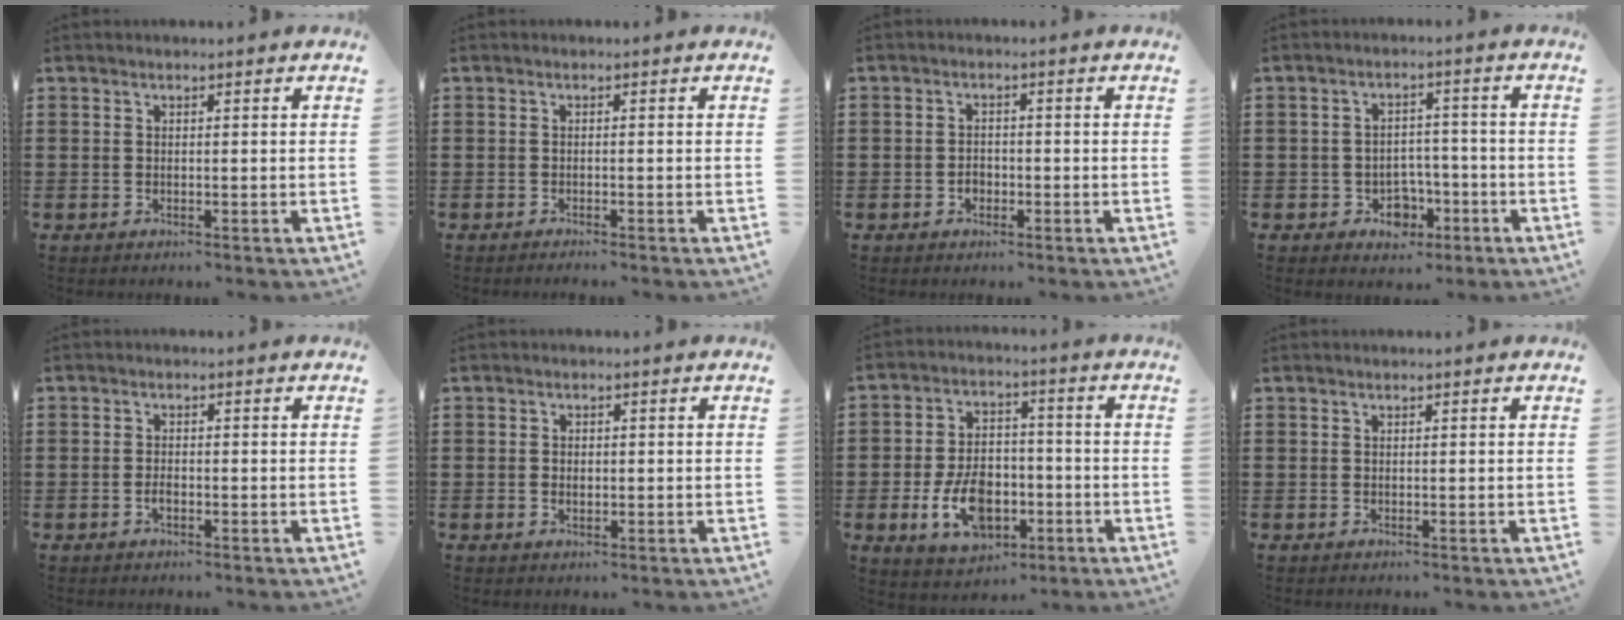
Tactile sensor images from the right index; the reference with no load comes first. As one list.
[{"total": 0.6, "force": [-0.6, 0.0, 0.2], "torque": [-0.005, -0.002, -0.012]}, {"total": 1.7, "force": [-0.7, 1.4, 0.7], "torque": [-0.018, 0.001, -0.015]}, {"total": 4.6, "force": [-2.2, 3.5, 1.9], "torque": [-0.033, 0.006, -0.043]}, {"total": 1.4, "force": [-0.6, 0.8, 0.9], "torque": [-0.019, -0.003, -0.011]}, {"total": 1.0, "force": [-0.2, 0.6, 0.8], "torque": [-0.016, 0.001, -0.004]}, {"total": 9.7, "force": [-3.0, 6.3, 6.8], "torque": [-0.131, 0.003, -0.057]}, {"total": 0.0}]